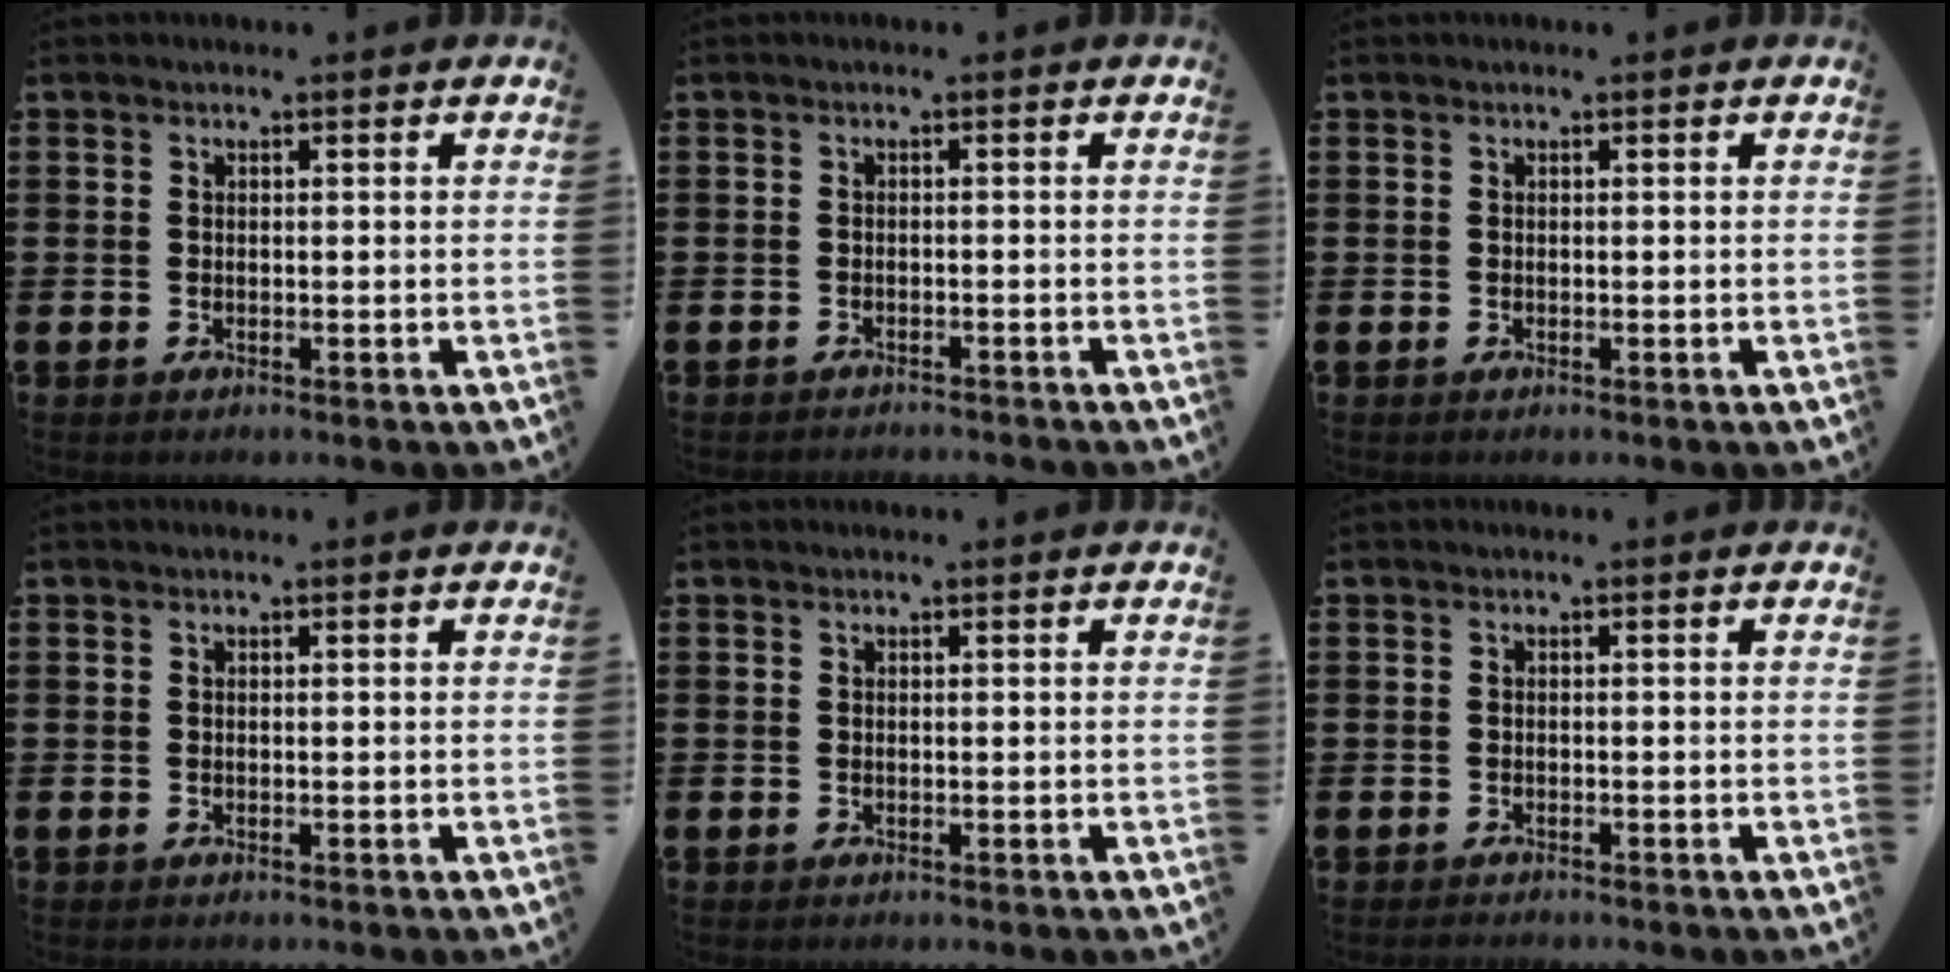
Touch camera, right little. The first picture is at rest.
{"total": 0.8, "force": [-0.8, -0.1, 0.0], "torque": [-0.001, 0.000, -0.018]}
{"total": 0.0}
{"total": 0.0}
{"total": 0.0}
{"total": 0.5, "force": [-0.5, 0.0, 0.1], "torque": [-0.001, -0.003, -0.010]}